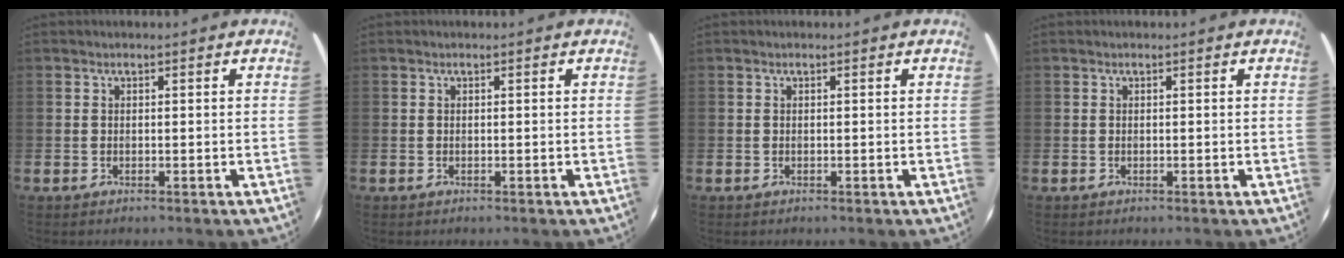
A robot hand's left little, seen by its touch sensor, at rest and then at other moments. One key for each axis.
{"total": 0.0}
{"total": 0.0}
{"total": 0.0}